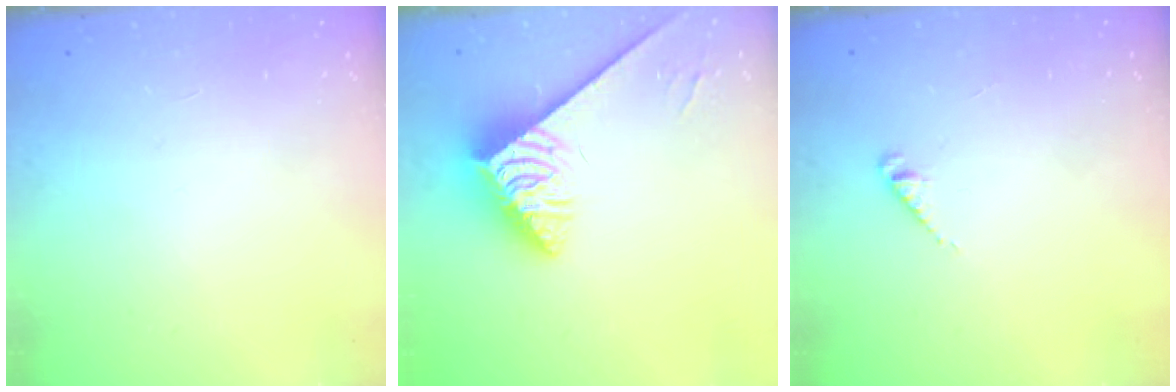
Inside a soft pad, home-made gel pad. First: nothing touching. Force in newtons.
{"total": 3.9, "press": 3.9, "slide": 0.7}
{"total": 2.3, "press": 2.3, "slide": 0.4}